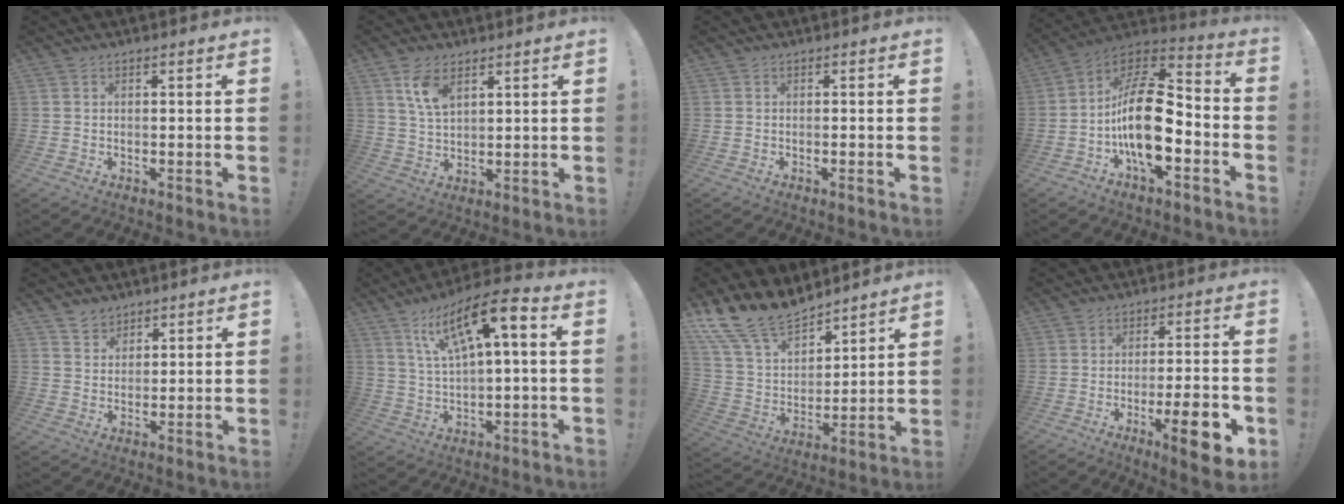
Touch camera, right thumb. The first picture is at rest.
{"total": 7.7, "force": [4.3, 4.0, 4.9], "torque": [-0.081, -0.017, 0.078]}
{"total": 0.9, "force": [-0.5, -0.3, 0.7], "torque": [-0.017, 0.001, -0.009]}
{"total": 21.3, "force": [-3.7, 10.0, 18.5], "torque": [-0.345, 0.024, -0.058]}
{"total": 4.4, "force": [3.5, 2.6, 0.2], "torque": [-0.001, -0.025, 0.066]}
{"total": 14.4, "force": [5.4, 4.0, 12.8], "torque": [-0.207, -0.021, 0.084]}
{"total": 16.7, "force": [14.0, 7.1, 5.6], "torque": [-0.132, -0.103, 0.268]}
{"total": 12.6, "force": [-5.3, 2.1, 11.2], "torque": [-0.149, 0.011, -0.078]}